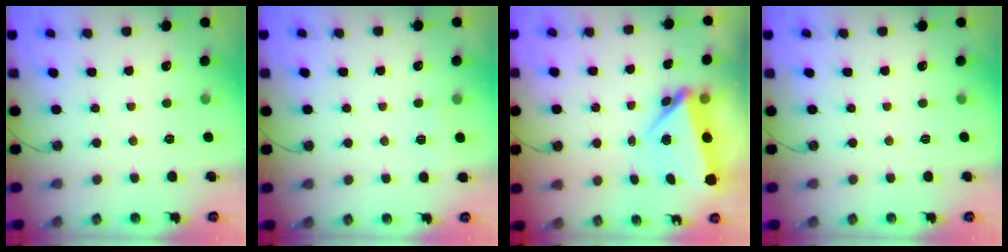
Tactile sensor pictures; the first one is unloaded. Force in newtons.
{"total": 3.2, "press": 2.5, "slide": 2.0}
{"total": 6.9, "press": 6.6, "slide": 1.9}
{"total": 0.0}